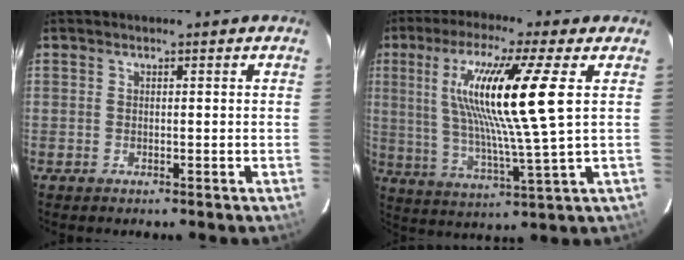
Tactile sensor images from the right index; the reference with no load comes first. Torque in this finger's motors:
{"motor_torque": [1.94, 0.20, 1.05, 0.21]}